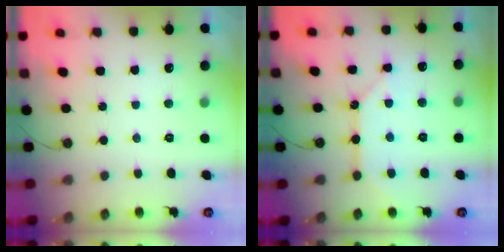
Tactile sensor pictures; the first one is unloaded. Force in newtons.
{"total": 10.4, "press": 10.4, "slide": 0.9}